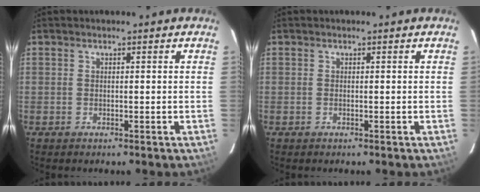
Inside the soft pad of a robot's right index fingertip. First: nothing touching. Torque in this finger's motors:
{"motor_torque": [0.08, 0.03, 0.03, 0.01]}